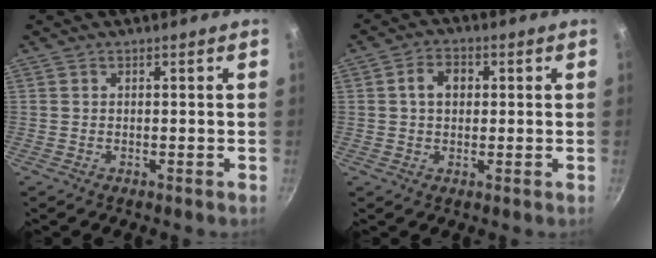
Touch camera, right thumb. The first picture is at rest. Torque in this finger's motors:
{"motor_torque": [-0.77, 0.76, 0.45, -0.20, 0.02]}